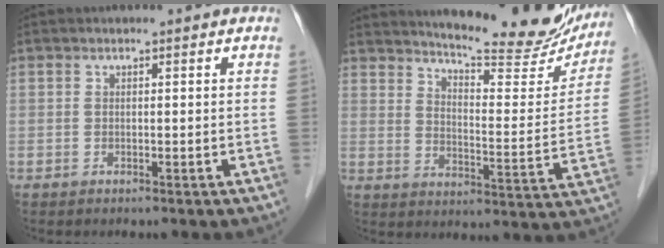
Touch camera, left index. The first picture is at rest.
{"total": 20.7, "force": [18.7, 3.5, 8.1], "torque": [-0.108, -0.054, 0.235]}